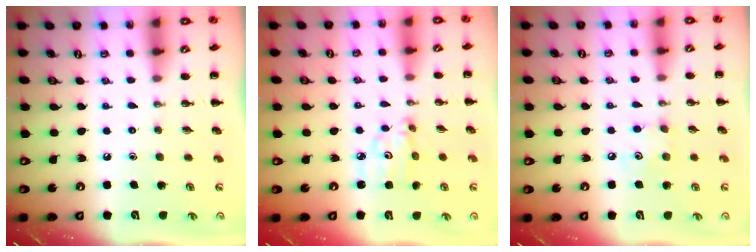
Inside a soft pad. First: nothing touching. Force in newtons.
{"total": 4.8, "press": 4.8, "slide": 0.3}
{"total": 5.6, "press": 5.5, "slide": 1.0}